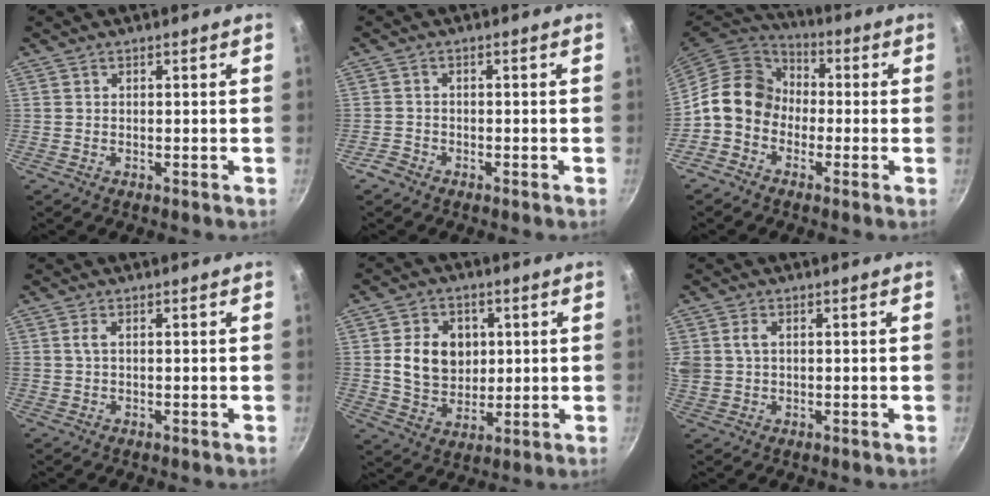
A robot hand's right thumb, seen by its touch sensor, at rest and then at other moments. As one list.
[{"total": 2.1, "force": [-1.6, 1.3, 0.4], "torque": [-0.010, 0.016, -0.030]}, {"total": 11.2, "force": [-1.5, 9.4, 6.0], "torque": [-0.065, 0.037, -0.052]}, {"total": 1.5, "force": [0.3, 0.7, 1.3], "torque": [-0.026, 0.003, 0.005]}, {"total": 11.0, "force": [1.6, 8.7, 6.5], "torque": [-0.084, -0.006, 0.031]}, {"total": 5.5, "force": [1.3, 4.0, 3.4], "torque": [-0.069, 0.006, 0.026]}]